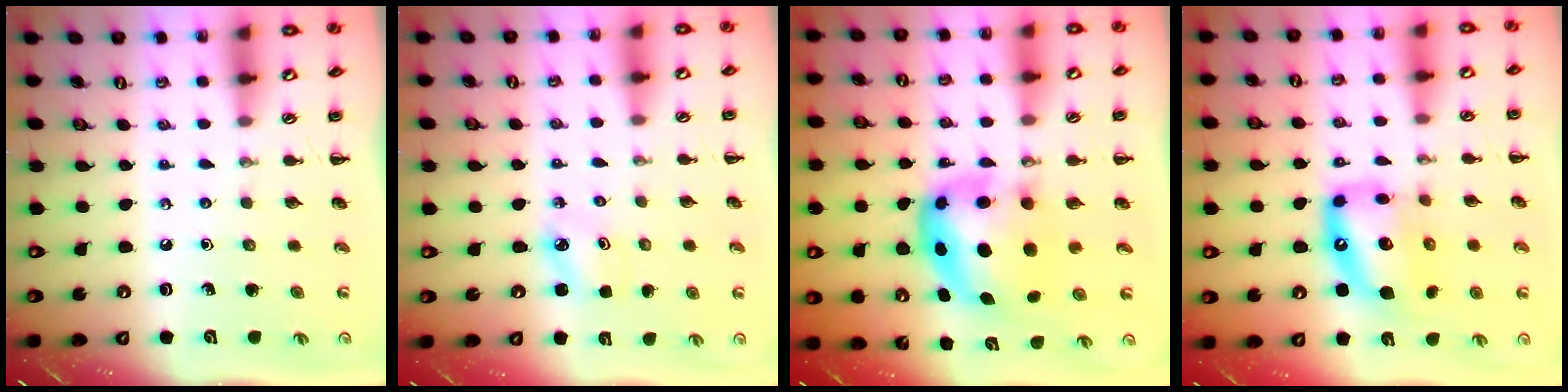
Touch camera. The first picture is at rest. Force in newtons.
{"total": 2.5, "press": 2.5, "slide": 0.5}
{"total": 7.5, "press": 7.3, "slide": 1.7}
{"total": 15.3, "press": 14.7, "slide": 4.4}